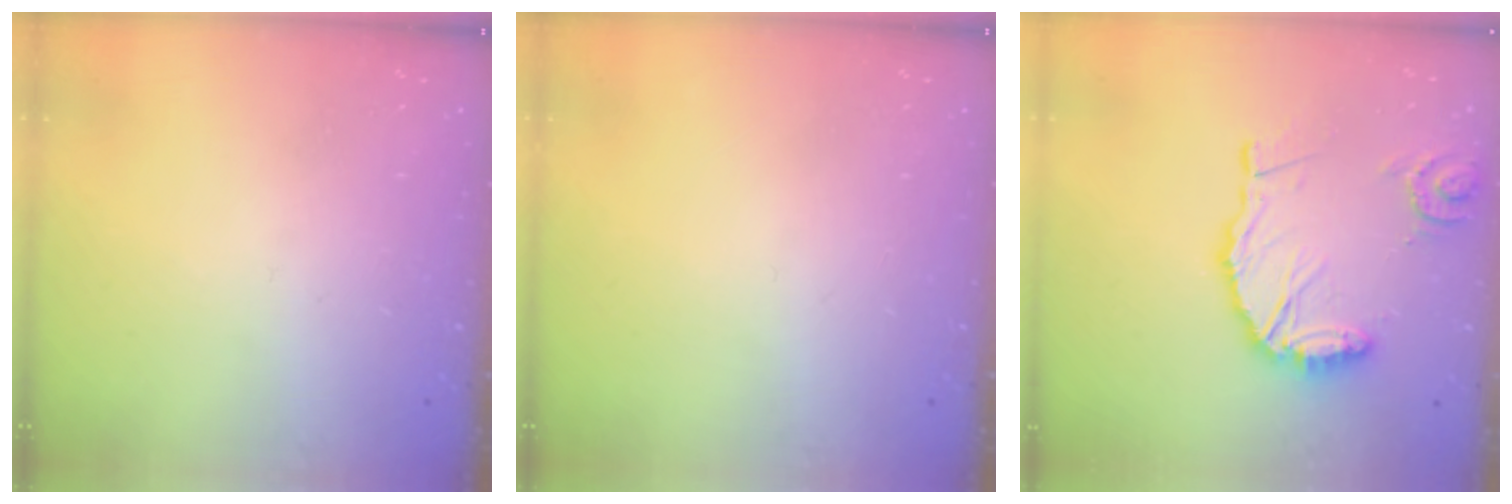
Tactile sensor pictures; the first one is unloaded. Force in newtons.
{"total": 0.0}
{"total": 14.7, "press": 14.5, "slide": 1.9}